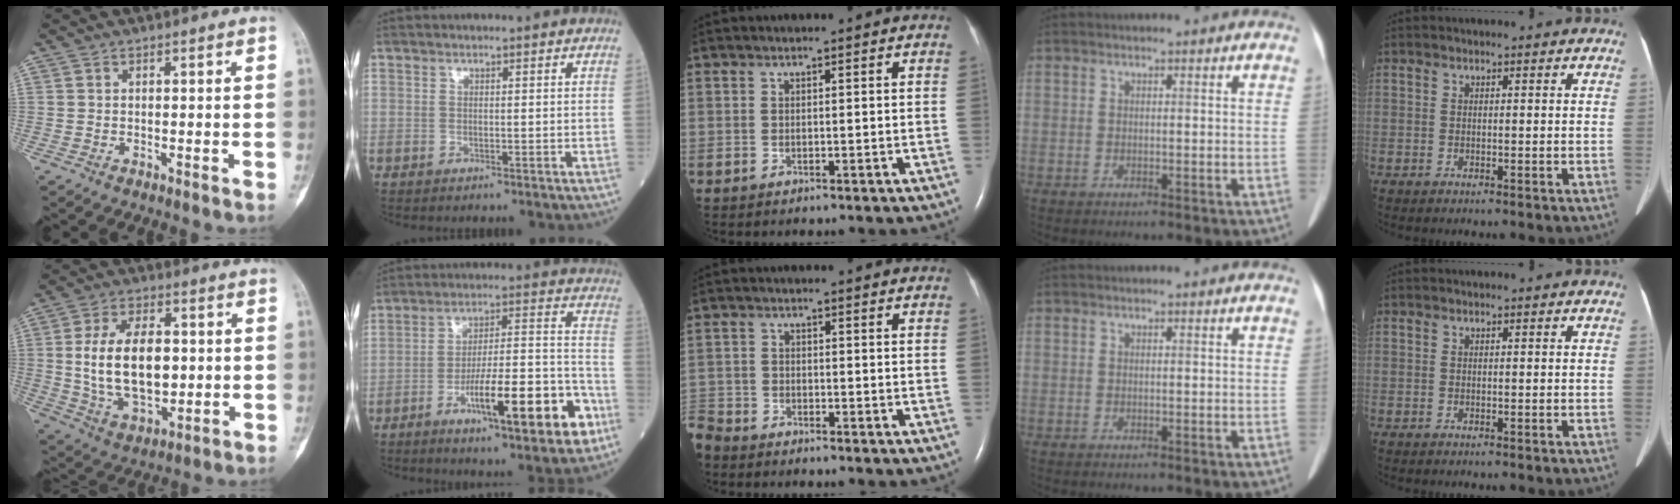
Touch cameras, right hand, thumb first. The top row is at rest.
{"thumb": {"total": 15.9, "force": [0.8, 9.2, 13.0], "torque": [-0.208, -0.003, 0.022]}, "index": {"total": 17.2, "force": [-8.0, 2.8, 15.0], "torque": [-0.221, 0.015, -0.113]}, "middle": {"total": 4.6, "force": [-4.5, 1.2, 0.3], "torque": [0.002, -0.010, -0.091]}}